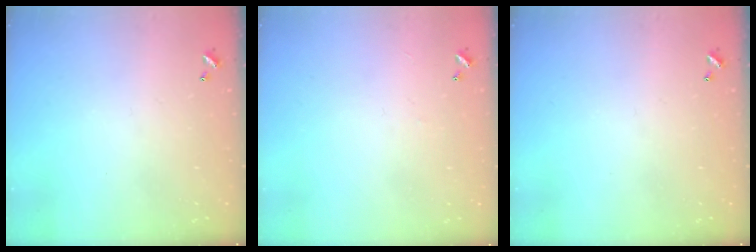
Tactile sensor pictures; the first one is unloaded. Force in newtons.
{"total": 0.7, "press": 0.5, "slide": 0.6}
{"total": 0.0}